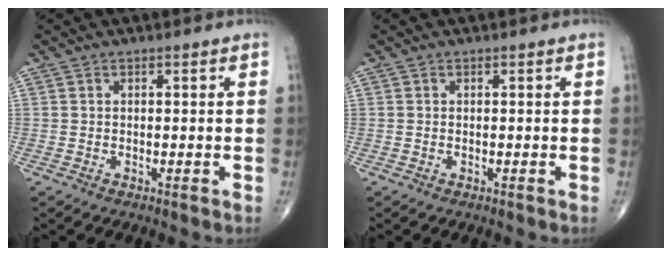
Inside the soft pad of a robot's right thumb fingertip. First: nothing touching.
{"total": 0.0}